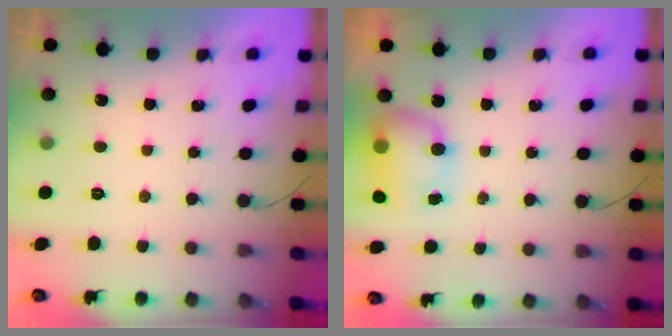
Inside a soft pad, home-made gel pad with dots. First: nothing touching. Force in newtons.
{"total": 7.2, "press": 7.1, "slide": 1.3}